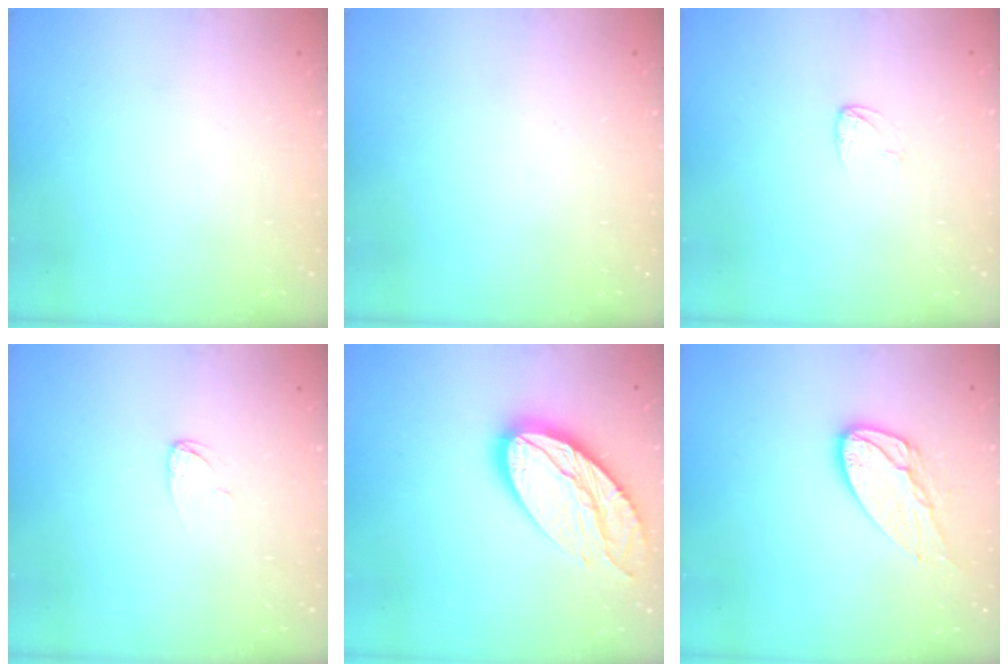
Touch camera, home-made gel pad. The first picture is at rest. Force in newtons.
{"total": 0.0}
{"total": 3.5, "press": 3.5, "slide": 0.4}
{"total": 3.8, "press": 3.8, "slide": 0.2}
{"total": 16.7, "press": 16.6, "slide": 1.4}
{"total": 11.3, "press": 11.3, "slide": 0.8}